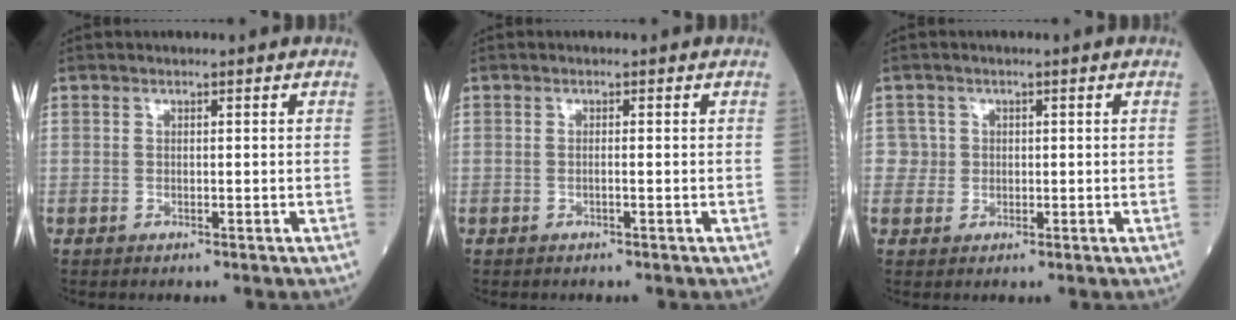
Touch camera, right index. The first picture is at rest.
{"total": 0.5, "force": [-0.2, -0.1, 0.5], "torque": [-0.009, 0.001, -0.004]}
{"total": 2.2, "force": [0.2, 2.2, -0.3], "torque": [0.022, 0.006, -0.002]}